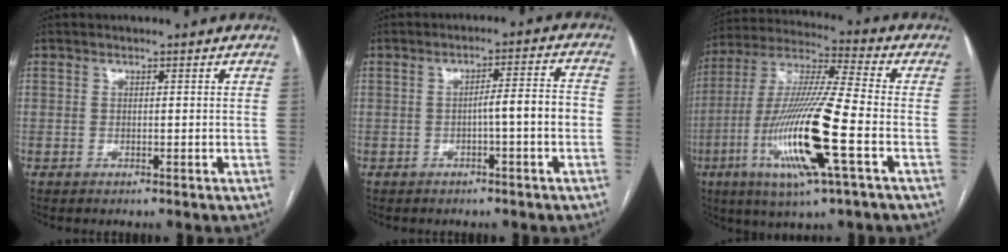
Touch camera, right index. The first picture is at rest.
{"total": 5.0, "force": [-1.5, 0.1, 4.8], "torque": [-0.067, 0.018, -0.020]}
{"total": 18.7, "force": [-5.9, 0.8, 17.7], "torque": [-0.367, -0.021, -0.112]}